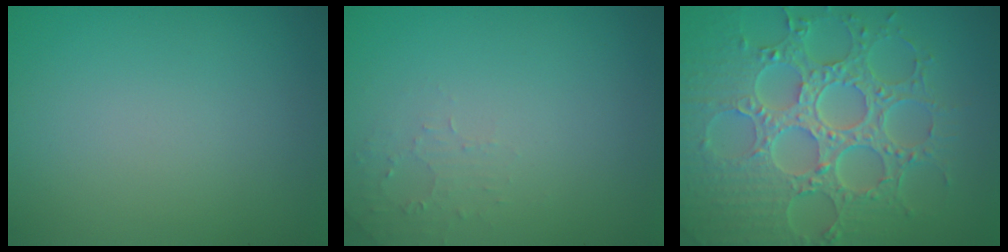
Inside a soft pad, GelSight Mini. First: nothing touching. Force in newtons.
{"total": 1.3, "press": 1.2, "slide": 0.3}
{"total": 8.8, "press": 6.6, "slide": 5.8}